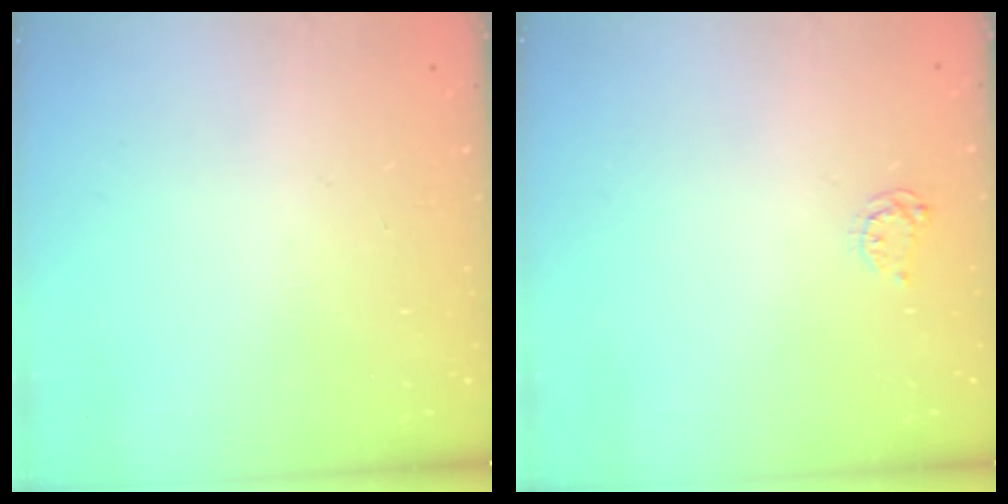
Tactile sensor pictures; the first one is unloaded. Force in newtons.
{"total": 3.5, "press": 3.5, "slide": 0.5}